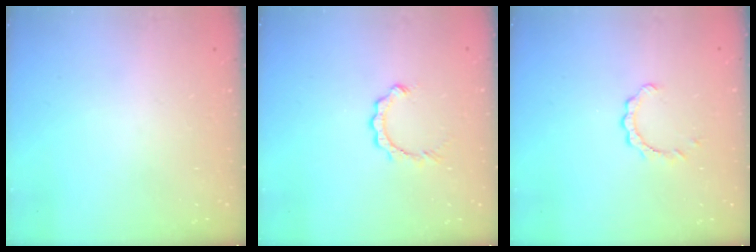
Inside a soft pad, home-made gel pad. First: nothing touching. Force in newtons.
{"total": 2.3, "press": 2.3, "slide": 0.3}
{"total": 2.9, "press": 2.9, "slide": 0.3}